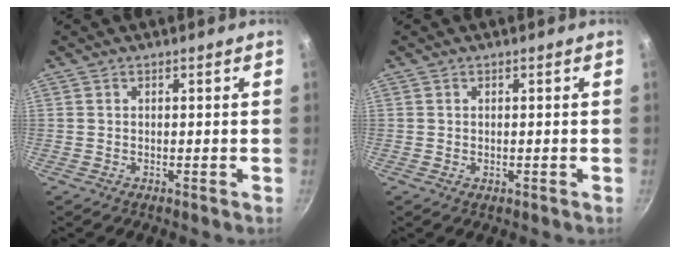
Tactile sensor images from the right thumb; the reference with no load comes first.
{"total": 0.7, "force": [-0.1, 0.4, 0.5], "torque": [-0.008, 0.001, -0.001]}